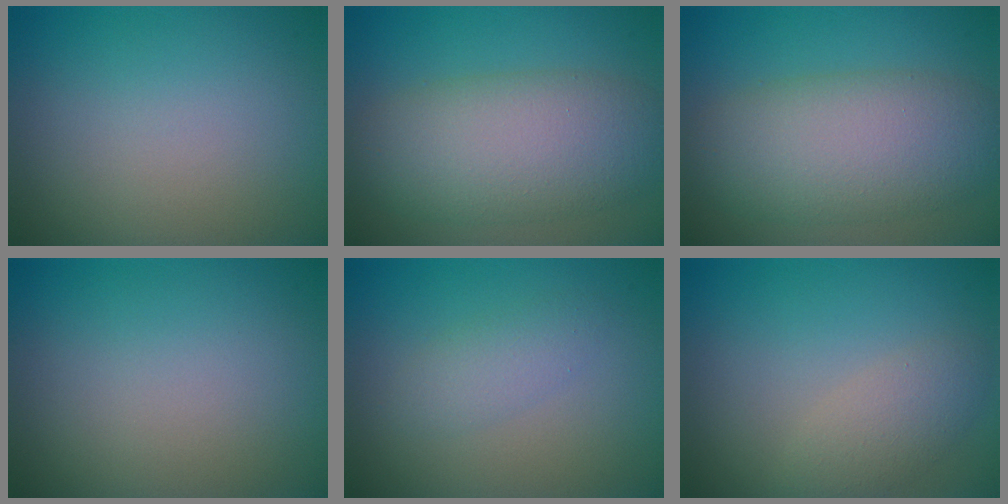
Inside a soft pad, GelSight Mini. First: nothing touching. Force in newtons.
{"total": 7.6, "press": 7.6, "slide": 0.5}
{"total": 7.6, "press": 7.6, "slide": 0.5}
{"total": 0.0}
{"total": 1.9, "press": 1.9, "slide": 0.1}
{"total": 2.5, "press": 2.5, "slide": 0.0}